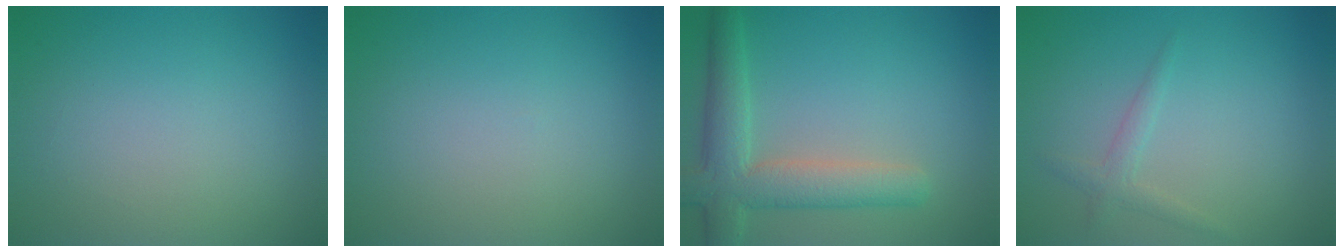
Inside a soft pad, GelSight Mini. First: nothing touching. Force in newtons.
{"total": 0.0}
{"total": 6.0, "press": 6.0, "slide": 0.6}
{"total": 1.5, "press": 1.5, "slide": 0.1}